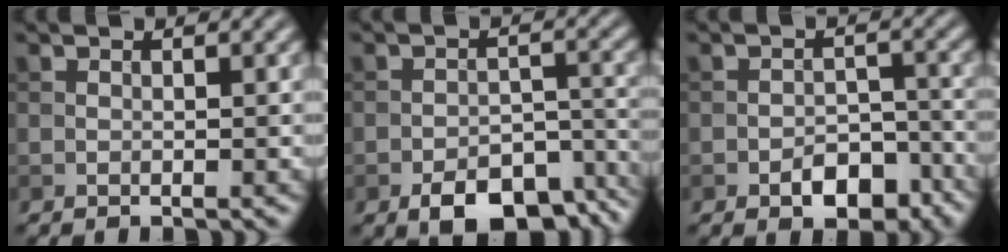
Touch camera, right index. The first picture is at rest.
{"total": 8.9, "force": [-6.0, 4.3, 5.1], "torque": [-0.065, -0.014, -0.089]}
{"total": 4.4, "force": [-2.6, 2.4, 2.6], "torque": [-0.034, 0.002, -0.039]}